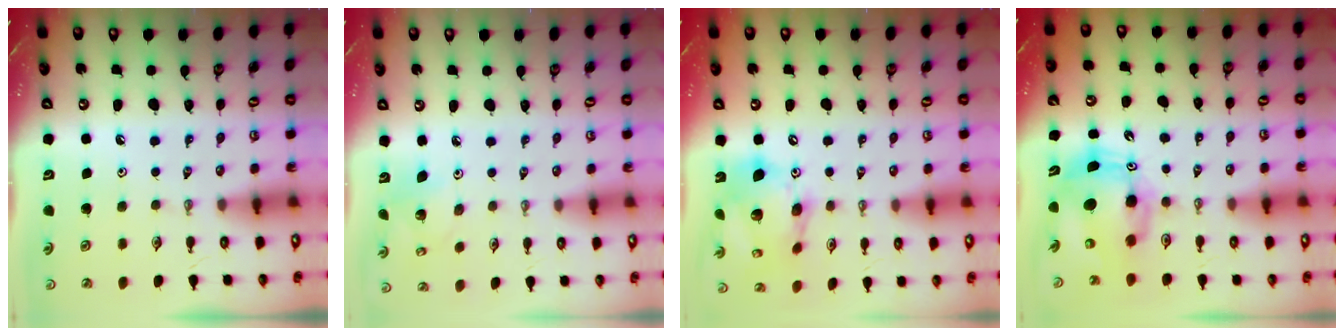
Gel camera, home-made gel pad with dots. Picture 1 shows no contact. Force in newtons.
{"total": 4.4, "press": 4.4, "slide": 0.2}
{"total": 17.9, "press": 17.7, "slide": 2.1}
{"total": 9.8, "press": 9.5, "slide": 2.1}